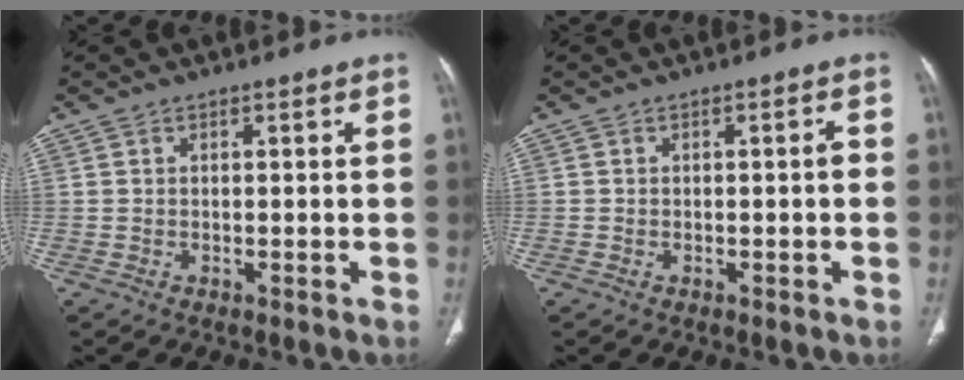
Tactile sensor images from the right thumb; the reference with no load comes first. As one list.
[{"total": 1.2, "force": [-0.3, 0.3, 1.1], "torque": [-0.017, 0.009, -0.005]}]